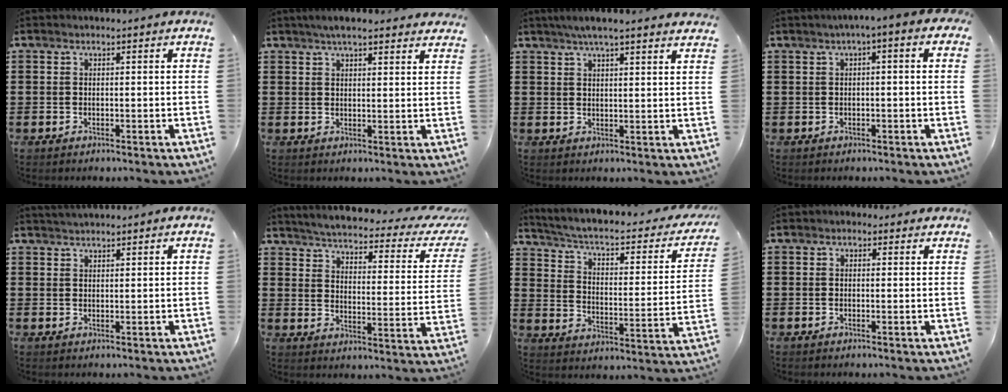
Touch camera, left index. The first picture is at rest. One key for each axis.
{"total": 4.2, "fx": 3.6, "fy": 0.7, "fz": 1.9, "tx": -0.045, "ty": 0.001, "tz": 0.066}
{"total": 4.4, "fx": 3.8, "fy": 0.2, "fz": 2.2, "tx": -0.052, "ty": 0.000, "tz": 0.068}
{"total": 1.9, "fx": -0.3, "fy": 0.2, "fz": 1.9, "tx": -0.034, "ty": 0.001, "tz": -0.009}
{"total": 1.6, "fx": 1.5, "fy": 0.2, "fz": 0.3, "tx": -0.008, "ty": 0.004, "tz": 0.029}
{"total": 3.4, "fx": 2.9, "fy": -0.1, "fz": 1.8, "tx": -0.054, "ty": -0.028, "tz": 0.040}
{"total": 4.4, "fx": 2.9, "fy": 0.8, "fz": 3.2, "tx": -0.077, "ty": -0.028, "tz": 0.041}
{"total": 1.1, "fx": 0.6, "fy": 0.9, "fz": 0.4, "tx": -0.011, "ty": 0.008, "tz": 0.010}